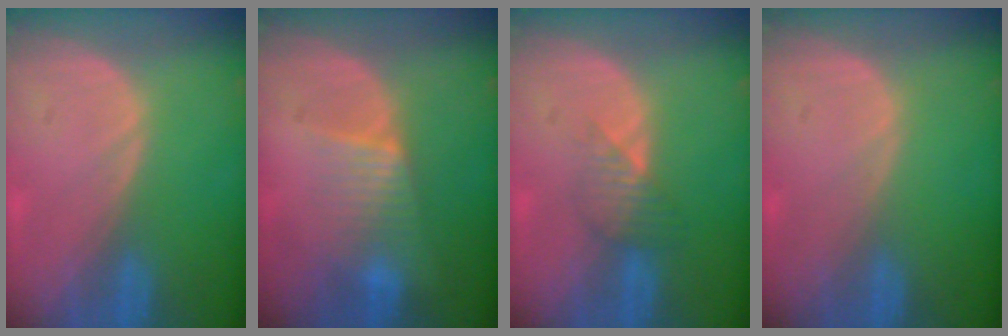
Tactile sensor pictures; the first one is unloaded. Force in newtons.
{"total": 4.7, "press": 4.6, "slide": 0.7}
{"total": 3.5, "press": 3.1, "slide": 1.6}
{"total": 0.0}